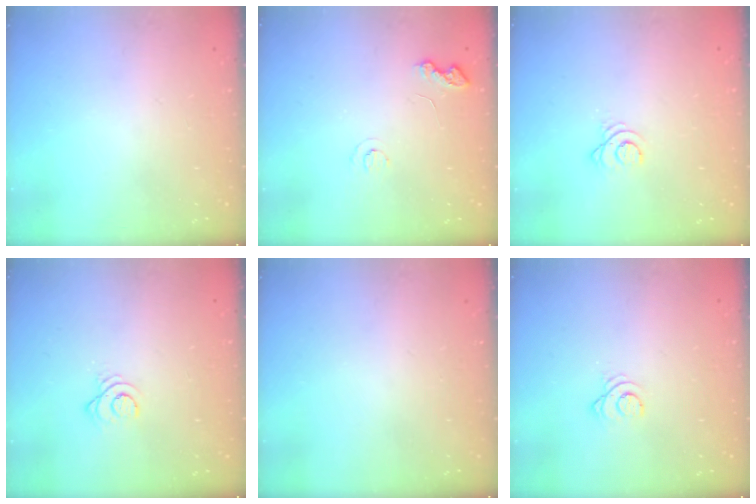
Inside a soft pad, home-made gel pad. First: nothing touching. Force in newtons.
{"total": 4.7, "press": 4.7, "slide": 0.5}
{"total": 2.7, "press": 2.7, "slide": 0.3}
{"total": 3.1, "press": 3.1, "slide": 0.4}
{"total": 0.0}
{"total": 2.9, "press": 2.9, "slide": 0.4}